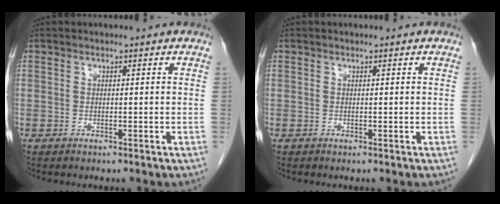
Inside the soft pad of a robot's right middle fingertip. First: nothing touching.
{"total": 0.0}